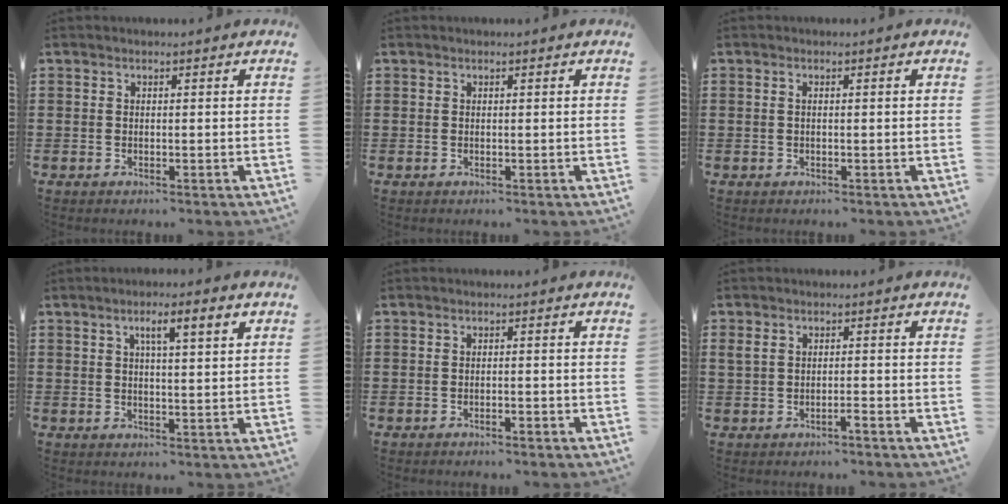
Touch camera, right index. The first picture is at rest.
{"total": 0.0}
{"total": 0.6, "force": [0.0, 0.1, 0.6], "torque": [-0.012, -0.002, 0.001]}
{"total": 3.9, "force": [1.5, 0.6, 3.6], "torque": [-0.066, -0.001, 0.019]}
{"total": 1.0, "force": [-0.9, 0.0, 0.4], "torque": [-0.011, -0.004, -0.017]}
{"total": 1.3, "force": [-0.6, 0.6, 1.0], "torque": [-0.023, 0.003, -0.013]}